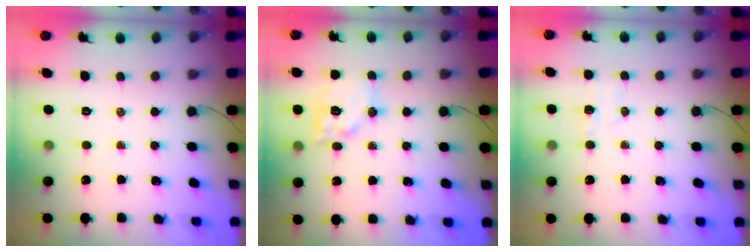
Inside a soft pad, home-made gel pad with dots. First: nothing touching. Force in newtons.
{"total": 12.6, "press": 12.5, "slide": 1.5}
{"total": 4.3, "press": 4.2, "slide": 1.0}